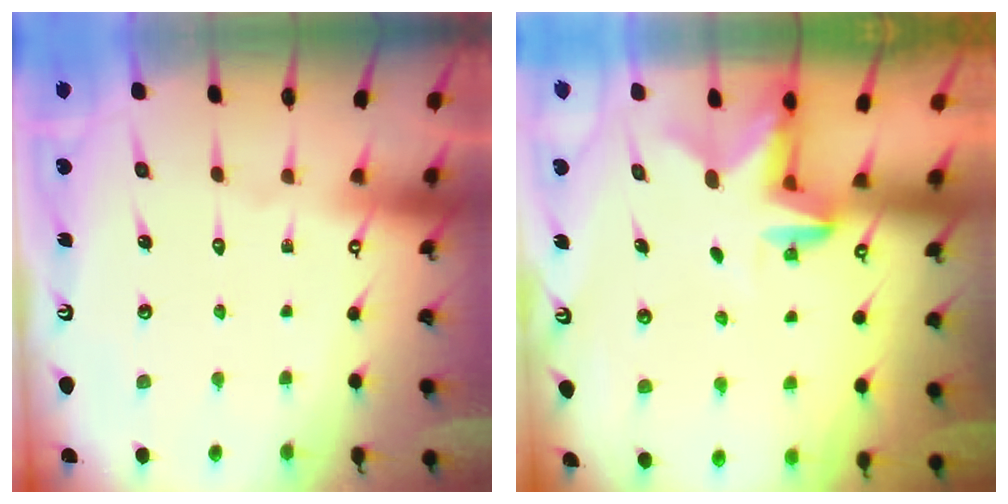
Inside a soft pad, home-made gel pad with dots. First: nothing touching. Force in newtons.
{"total": 2.6, "press": 2.5, "slide": 0.5}